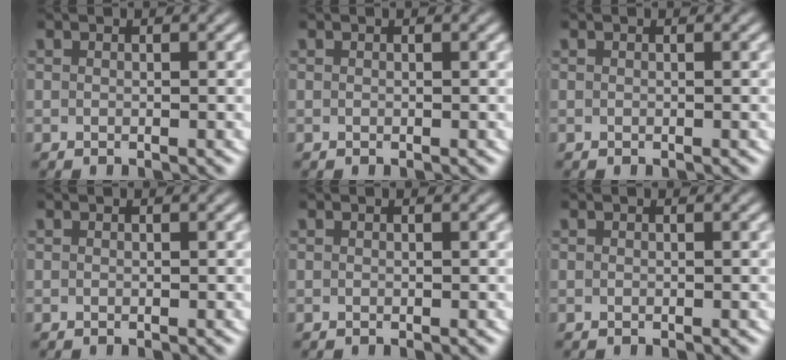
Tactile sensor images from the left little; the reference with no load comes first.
{"total": 0.0}
{"total": 0.0}
{"total": 0.0}
{"total": 0.0}
{"total": 0.0}